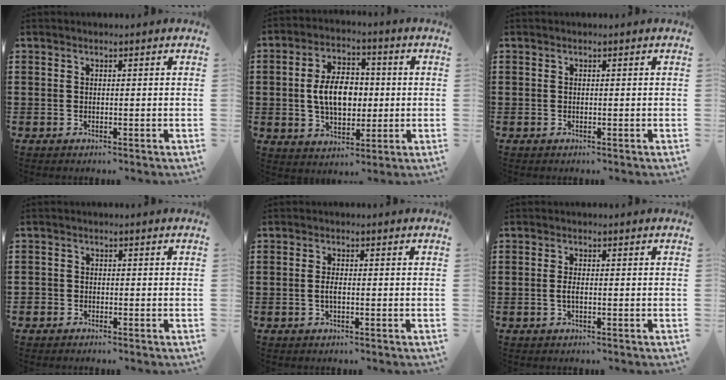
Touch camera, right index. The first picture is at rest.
{"total": 8.4, "force": [0.0, 5.2, 6.6], "torque": [-0.125, 0.007, -0.006]}
{"total": 0.0}
{"total": 1.1, "force": [-1.0, 0.5, 0.0], "torque": [-0.002, 0.004, -0.023]}
{"total": 1.7, "force": [-0.3, 0.5, 1.6], "torque": [-0.039, -0.003, -0.008]}
{"total": 1.6, "force": [-0.3, 0.5, 1.5], "torque": [-0.036, -0.002, -0.009]}